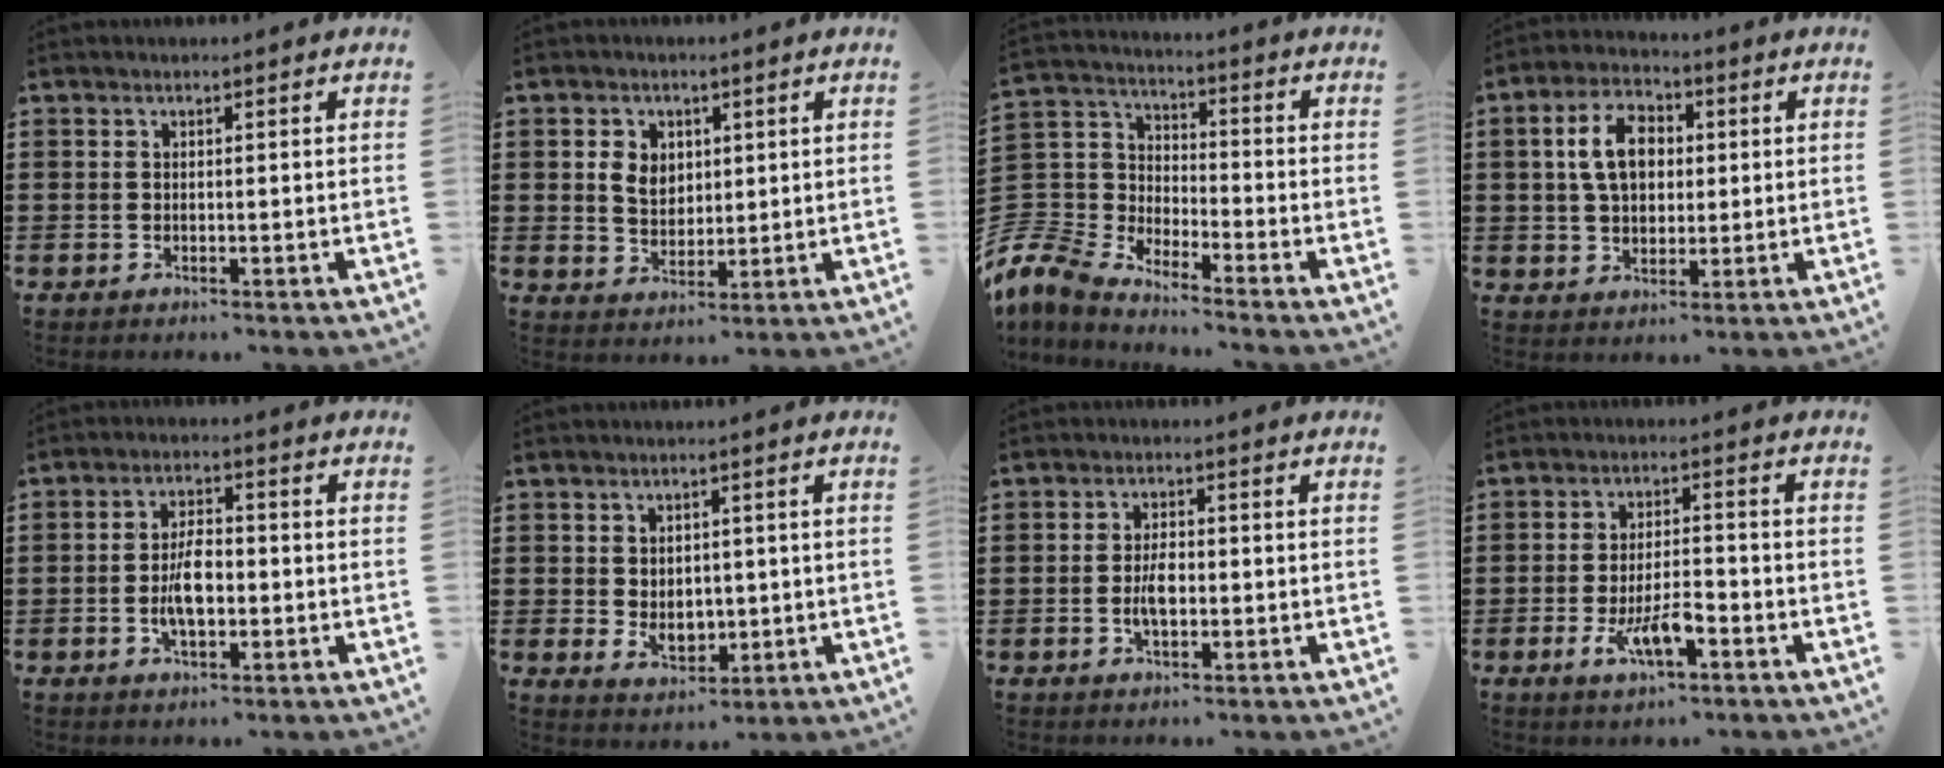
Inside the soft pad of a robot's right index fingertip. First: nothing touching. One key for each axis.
{"total": 4.4, "fx": 1.2, "fy": 3.6, "fz": 2.4, "tx": -0.050, "ty": 0.010, "tz": 0.017}
{"total": 6.9, "fx": -6.3, "fy": 2.7, "fz": 1.0, "tx": -0.082, "ty": -0.014, "tz": -0.141}
{"total": 8.4, "fx": 1.2, "fy": 5.4, "fz": 6.3, "tx": -0.131, "ty": 0.016, "tz": 0.016}
{"total": 6.0, "fx": -1.0, "fy": 2.7, "fz": 5.3, "tx": -0.114, "ty": 0.000, "tz": -0.023}
{"total": 3.8, "fx": 0.2, "fy": 3.0, "fz": 2.3, "tx": -0.044, "ty": 0.005, "tz": 0.002}
{"total": 3.8, "fx": -0.6, "fy": 1.7, "fz": 3.3, "tx": -0.069, "ty": 0.002, "tz": -0.013}
{"total": 6.6, "fx": -2.9, "fy": 2.3, "fz": 5.4, "tx": -0.113, "ty": -0.001, "tz": -0.055}